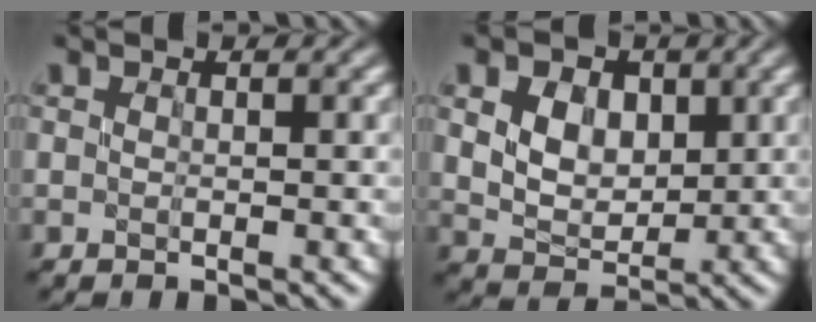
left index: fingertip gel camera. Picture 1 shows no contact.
{"total": 5.7, "force": [2.1, 4.2, 3.3], "torque": [-0.072, 0.012, 0.032]}